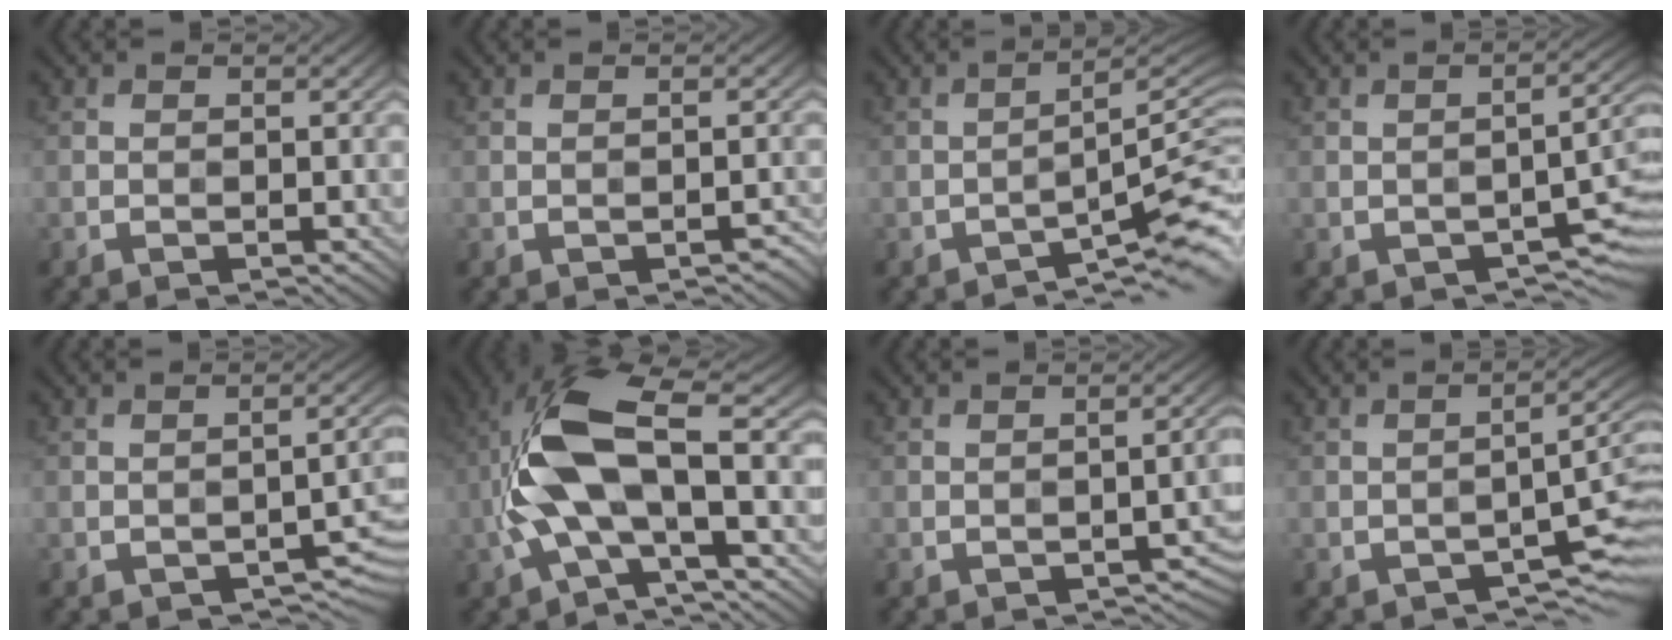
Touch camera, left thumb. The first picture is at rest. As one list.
[{"total": 1.1, "force": [-0.7, 0.6, 0.6], "torque": [-0.006, 0.003, -0.004]}, {"total": 6.7, "force": [-4.3, 1.0, 5.0], "torque": [-0.061, 0.013, -0.069]}, {"total": 4.5, "force": [-2.2, 1.8, 3.5], "torque": [-0.040, -0.002, -0.028]}, {"total": 3.6, "force": [-1.8, 1.4, 2.9], "torque": [-0.034, 0.003, -0.020]}, {"total": 12.1, "force": [-0.4, 4.7, 11.1], "torque": [-0.239, 0.016, -0.020]}, {"total": 3.6, "force": [-1.2, 1.5, 3.1], "torque": [-0.037, -0.003, -0.006]}, {"total": 4.0, "force": [-1.8, 1.5, 3.3], "torque": [-0.042, -0.004, -0.025]}]